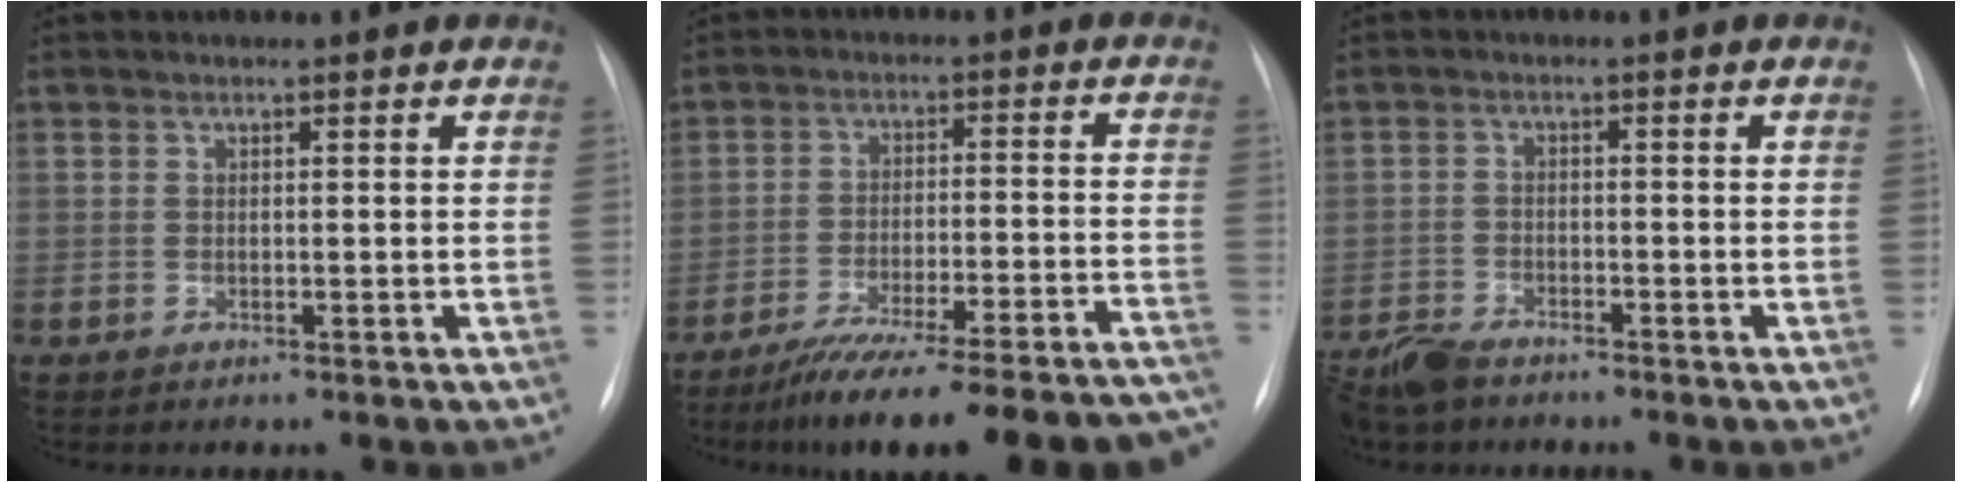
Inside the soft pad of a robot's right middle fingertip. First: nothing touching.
{"total": 23.6, "force": [-21.0, 1.9, 10.7], "torque": [-0.096, -0.003, -0.288]}
{"total": 6.0, "force": [-5.2, 2.0, 2.1], "torque": [-0.044, -0.015, -0.096]}